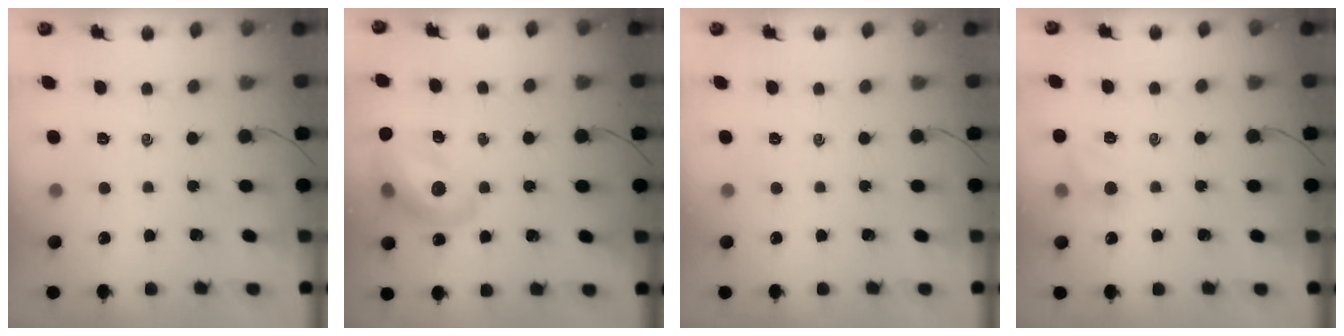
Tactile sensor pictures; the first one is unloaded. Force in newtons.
{"total": 15.9, "press": 15.6, "slide": 3.1}
{"total": 0.0}
{"total": 6.1, "press": 5.9, "slide": 1.3}